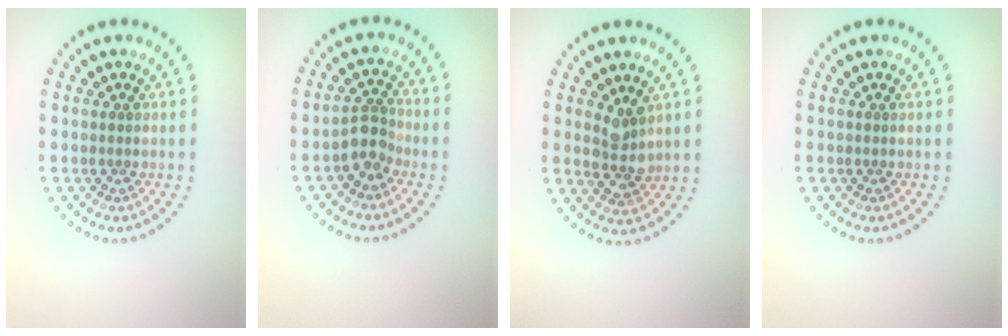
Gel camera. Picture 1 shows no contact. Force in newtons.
{"total": 2.5, "press": 2.0, "slide": 1.5}
{"total": 2.7, "press": 2.6, "slide": 0.9}
{"total": 0.0}